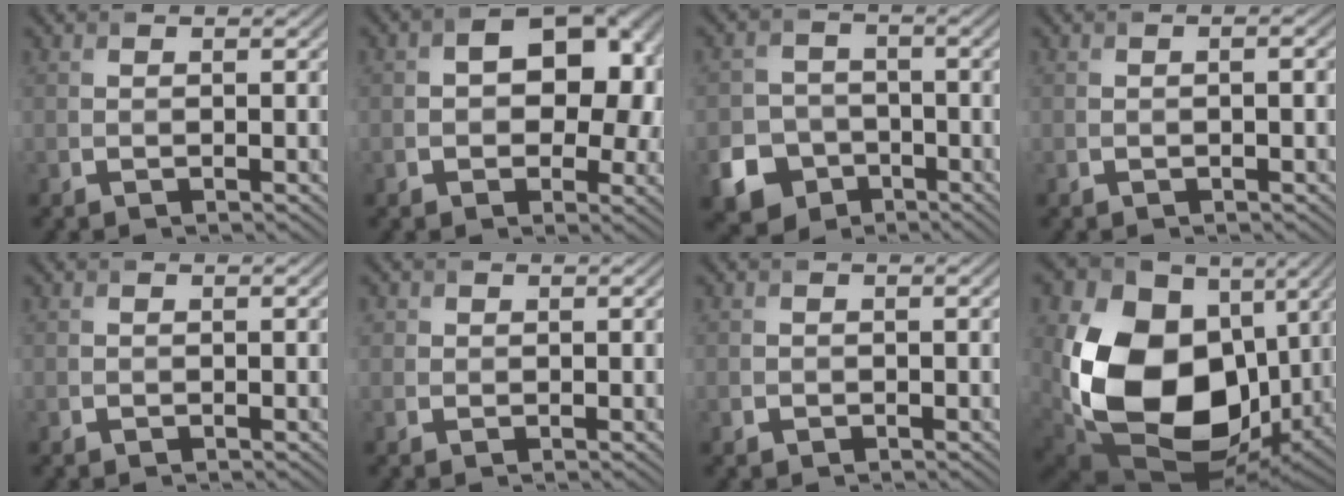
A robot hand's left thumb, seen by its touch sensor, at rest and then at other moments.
{"total": 10.2, "force": [0.3, 6.9, 7.5], "torque": [-0.104, -0.008, 0.007]}
{"total": 9.7, "force": [-5.0, 7.9, 2.7], "torque": [-0.059, -0.034, -0.109]}
{"total": 1.2, "force": [-0.4, 0.4, 1.1], "torque": [-0.016, 0.003, -0.006]}
{"total": 0.0}
{"total": 1.1, "force": [0.4, 1.0, 0.2], "torque": [-0.005, -0.002, 0.005]}
{"total": 0.8, "force": [-0.4, 0.6, 0.0], "torque": [-0.002, -0.004, -0.014]}
{"total": 20.0, "force": [0.0, 14.5, 13.8], "torque": [-0.322, -0.030, 0.007]}